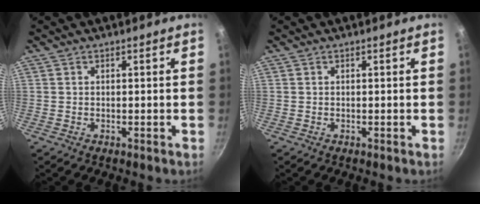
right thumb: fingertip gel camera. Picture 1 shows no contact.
{"total": 0.0}